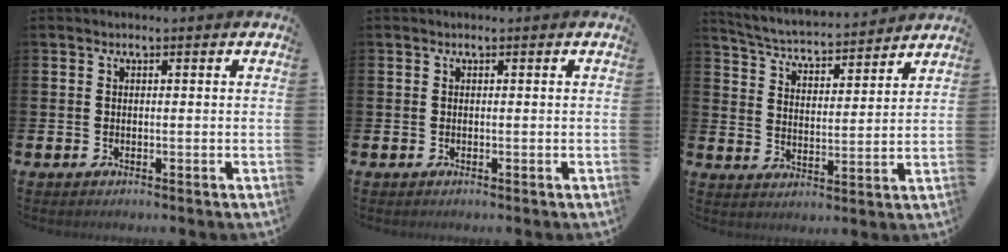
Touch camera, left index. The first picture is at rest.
{"total": 0.0}
{"total": 4.7, "force": [4.7, 0.5, 0.7], "torque": [-0.041, -0.040, 0.077]}